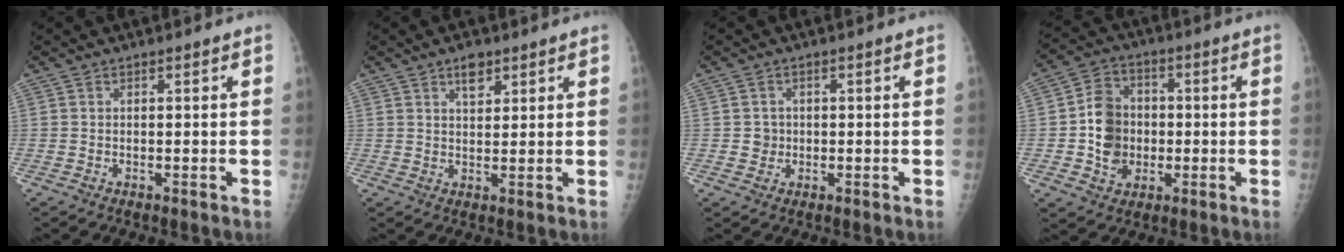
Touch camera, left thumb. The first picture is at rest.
{"total": 3.8, "force": [2.3, 2.0, 2.2], "torque": [-0.021, -0.013, 0.038]}
{"total": 2.1, "force": [-0.1, 2.1, 0.4], "torque": [0.007, 0.006, -0.002]}
{"total": 10.5, "force": [-1.1, 8.8, 5.7], "torque": [-0.074, 0.015, -0.023]}